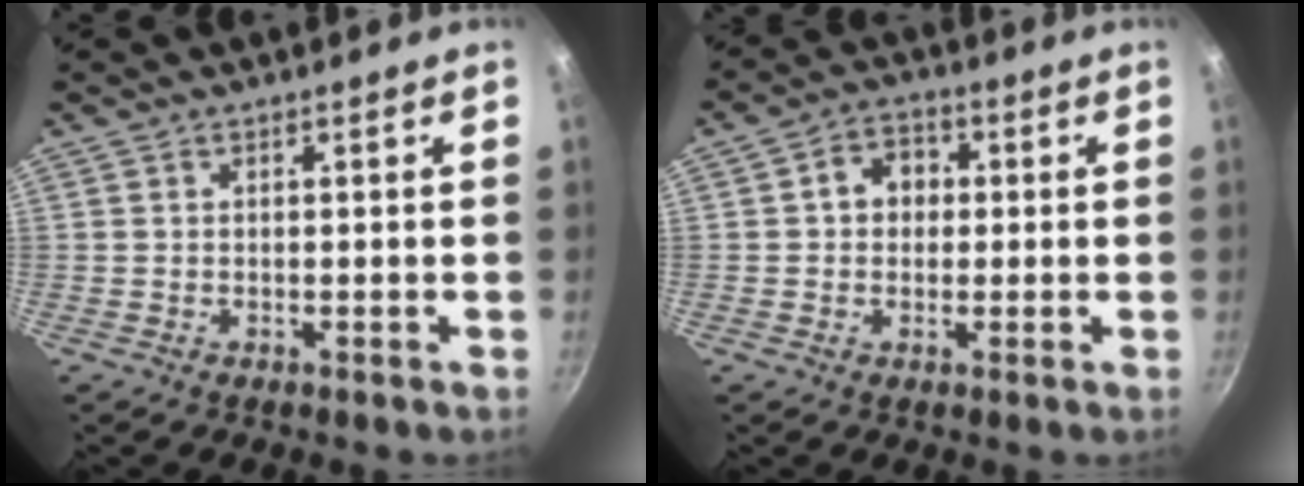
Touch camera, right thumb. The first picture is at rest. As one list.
[{"total": 5.9, "force": [0.6, 4.9, 3.2], "torque": [-0.020, 0.011, 0.000]}]